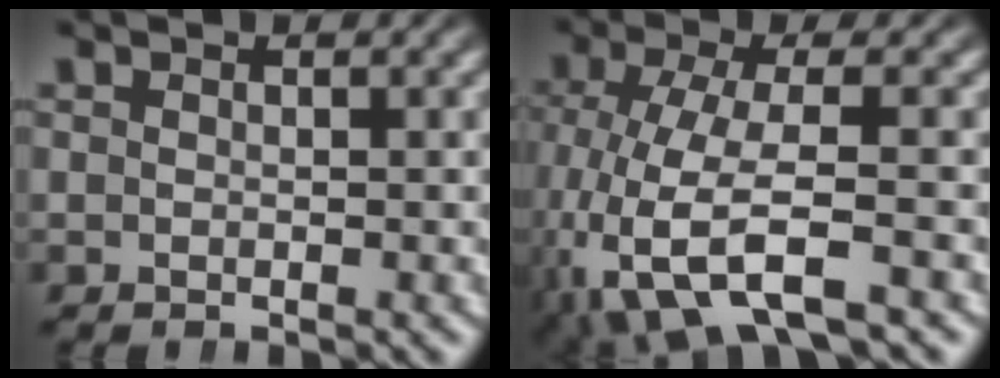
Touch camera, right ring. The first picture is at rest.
{"total": 6.6, "force": [-2.5, 3.1, 5.4], "torque": [-0.142, -0.050, -0.011]}